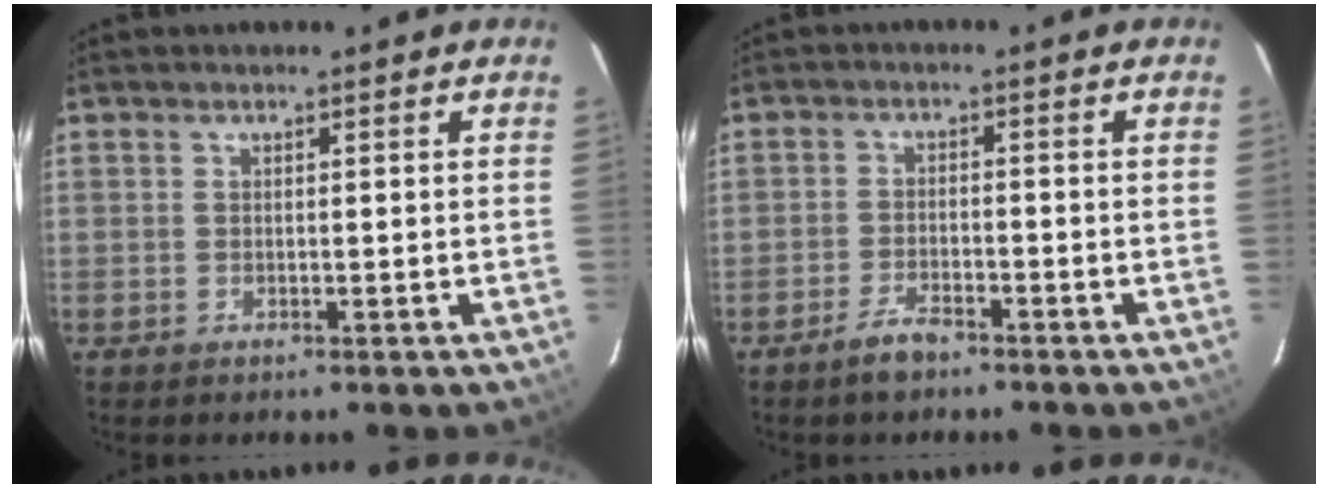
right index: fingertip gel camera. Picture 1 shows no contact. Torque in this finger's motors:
{"motor_torque": [-0.06, -0.03, 0.01, 0.01]}